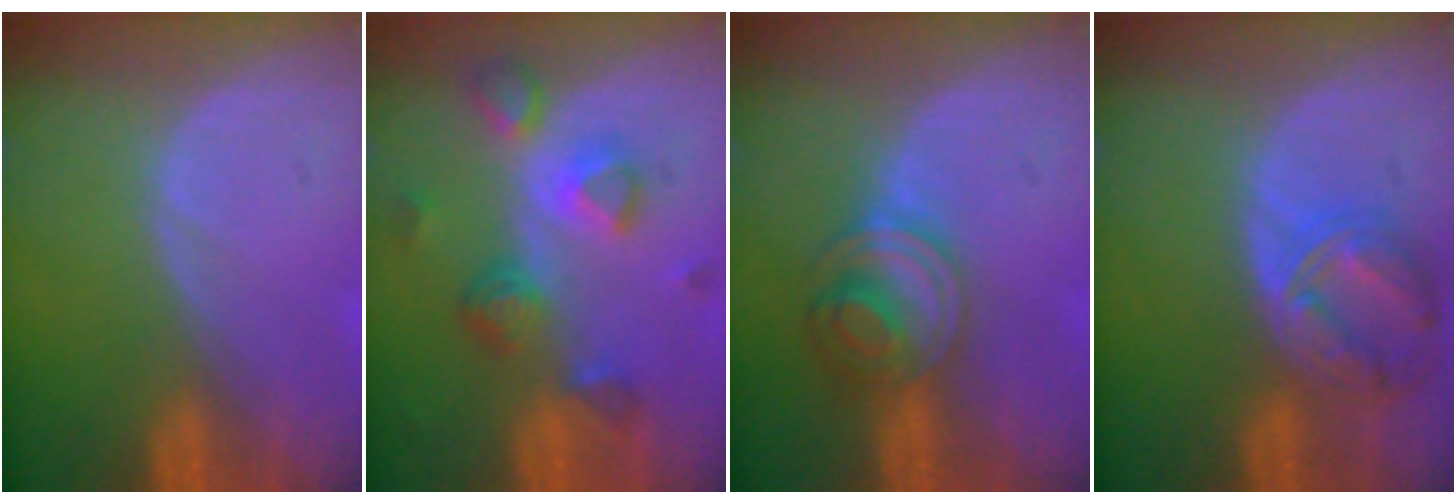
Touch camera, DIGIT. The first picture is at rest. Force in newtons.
{"total": 7.8, "press": 6.9, "slide": 3.6}
{"total": 5.8, "press": 5.5, "slide": 1.9}
{"total": 8.1, "press": 7.1, "slide": 4.0}